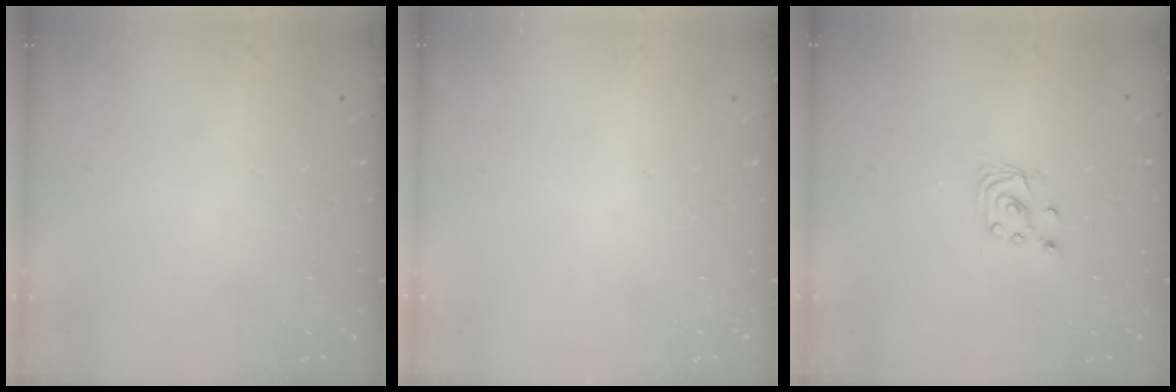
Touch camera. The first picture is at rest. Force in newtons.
{"total": 0.0}
{"total": 2.4, "press": 2.4, "slide": 0.2}